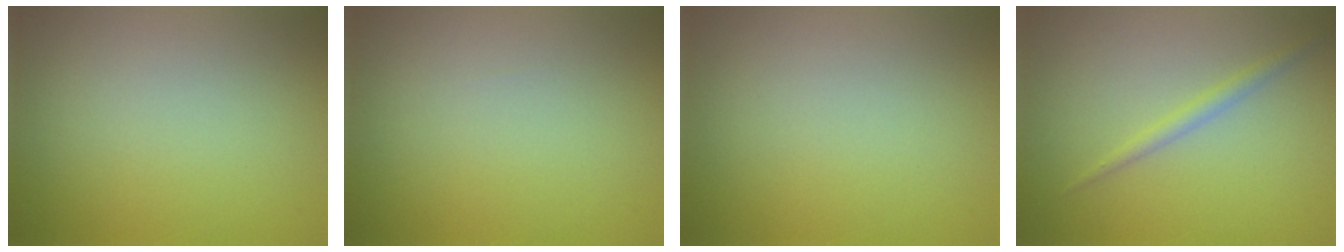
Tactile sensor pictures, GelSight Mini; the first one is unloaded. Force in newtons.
{"total": 0.0}
{"total": 0.0}
{"total": 1.3, "press": 1.3, "slide": 0.0}